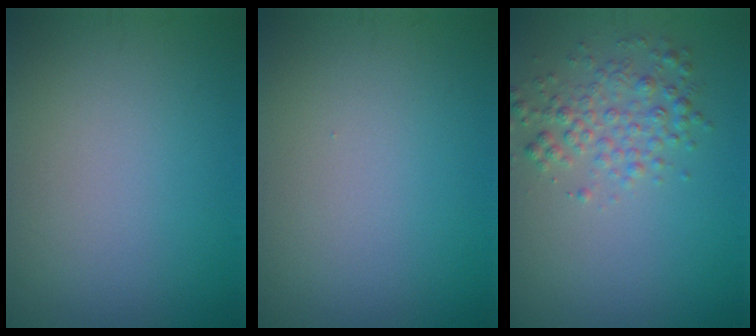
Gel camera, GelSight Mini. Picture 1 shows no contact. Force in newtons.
{"total": 0.0}
{"total": 2.9, "press": 2.9, "slide": 0.1}